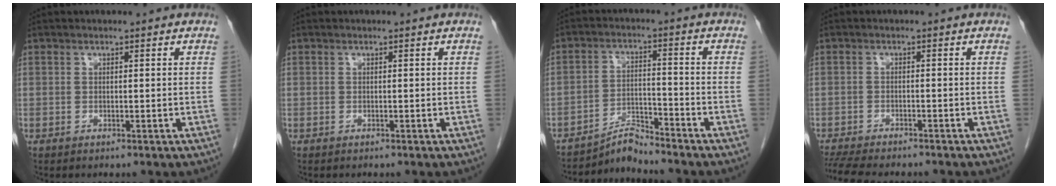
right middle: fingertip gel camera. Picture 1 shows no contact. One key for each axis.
{"total": 0.0}
{"total": 4.5, "fx": -4.5, "fy": -0.6, "fz": -0.2, "tx": 0.001, "ty": -0.006, "tz": -0.078}
{"total": 10.9, "fx": -9.6, "fy": 1.9, "fz": 4.8, "tx": -0.083, "ty": -0.014, "tz": -0.141}